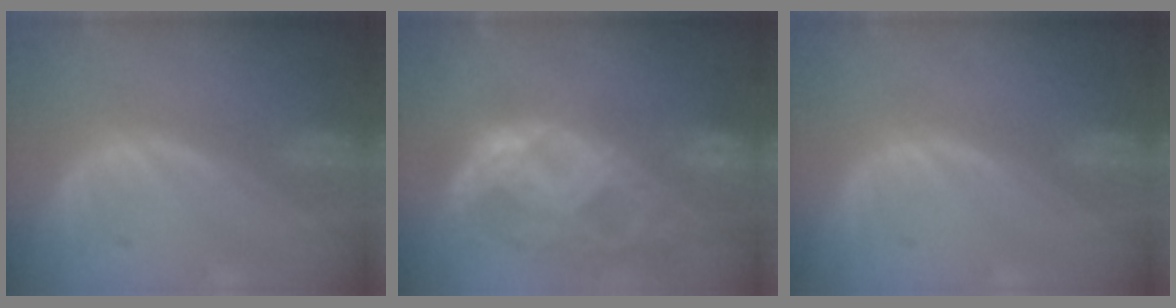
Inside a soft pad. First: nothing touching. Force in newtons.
{"total": 11.1, "press": 9.4, "slide": 6.0}
{"total": 0.0}